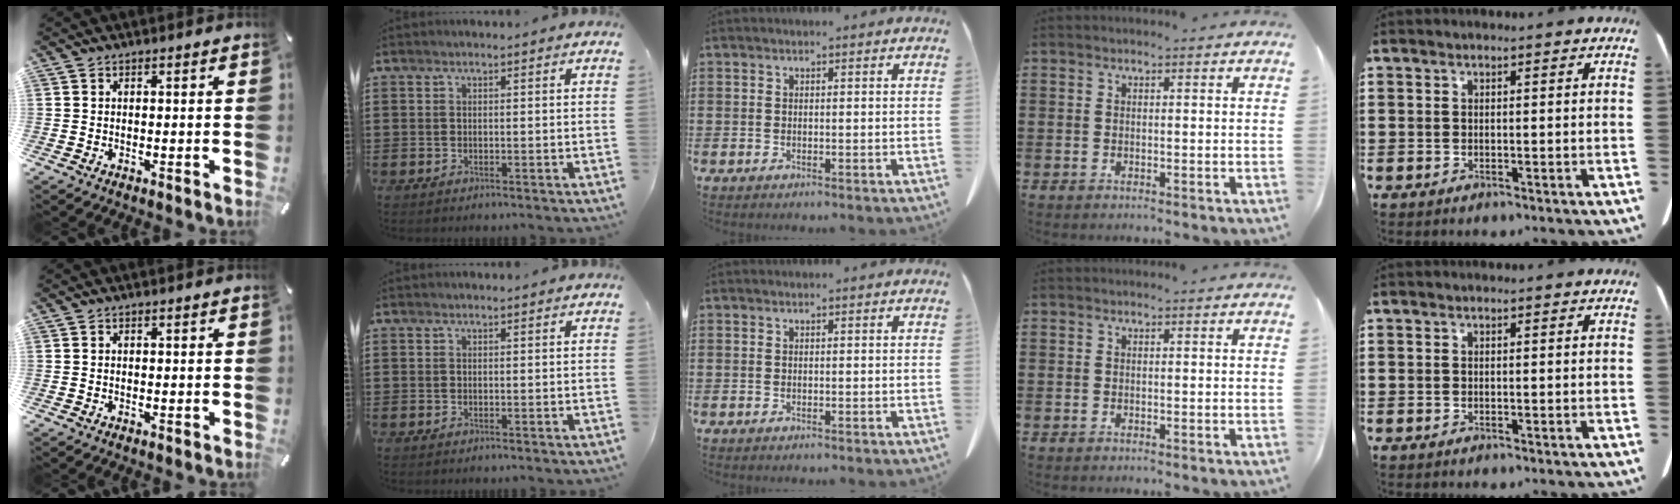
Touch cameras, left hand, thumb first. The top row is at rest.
{}